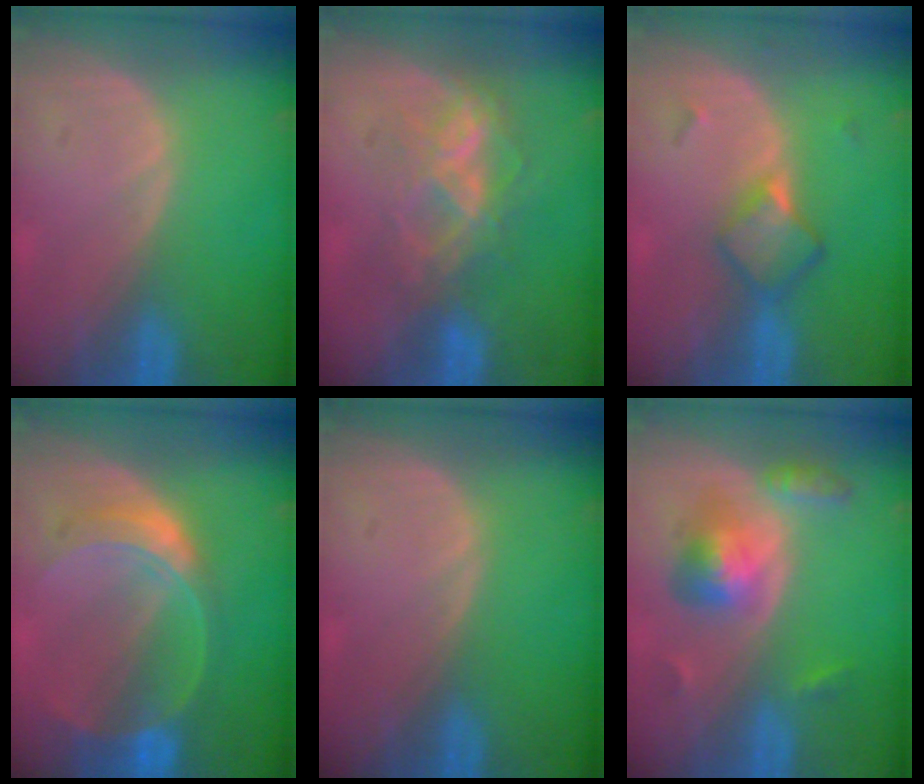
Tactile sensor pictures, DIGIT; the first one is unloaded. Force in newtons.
{"total": 6.8, "press": 6.1, "slide": 3.1}
{"total": 4.8, "press": 4.2, "slide": 2.2}
{"total": 7.6, "press": 6.7, "slide": 3.5}
{"total": 0.0}
{"total": 5.7, "press": 5.7, "slide": 0.4}